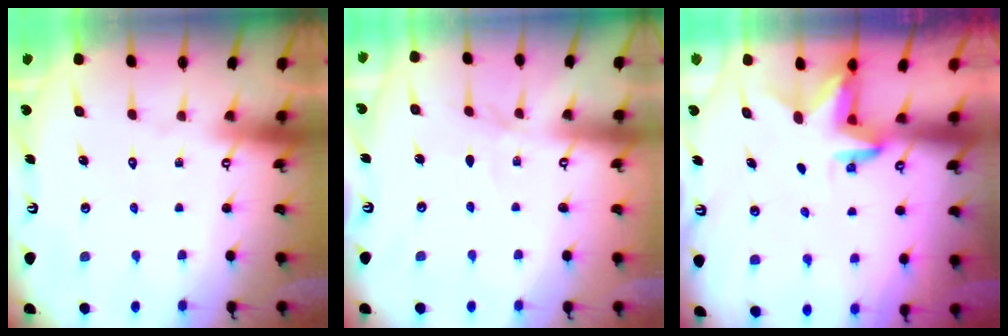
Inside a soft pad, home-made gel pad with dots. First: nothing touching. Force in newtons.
{"total": 2.9, "press": 2.8, "slide": 0.4}
{"total": 3.2, "press": 3.2, "slide": 0.1}